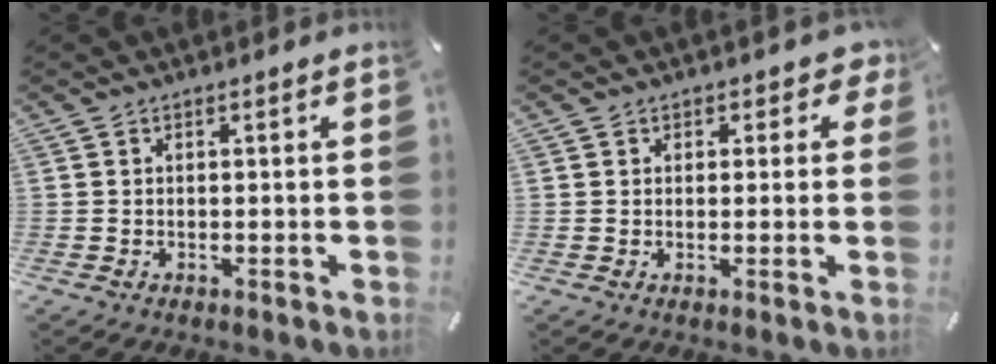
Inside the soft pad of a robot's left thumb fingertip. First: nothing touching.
{"total": 2.1, "force": [0.7, 1.8, 0.7], "torque": [0.010, -0.002, 0.005]}